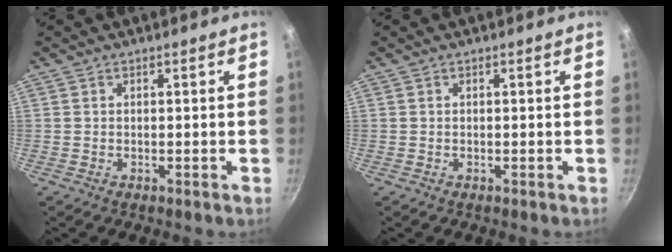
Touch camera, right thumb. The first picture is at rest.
{"total": 0.0}